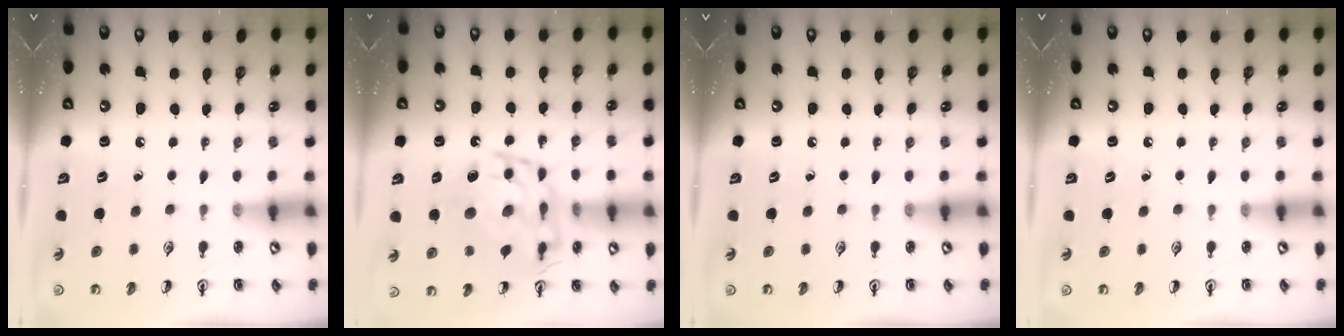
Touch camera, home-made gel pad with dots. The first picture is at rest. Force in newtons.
{"total": 16.0, "press": 15.9, "slide": 1.8}
{"total": 0.0}
{"total": 0.0}